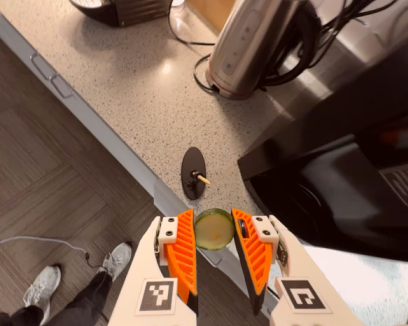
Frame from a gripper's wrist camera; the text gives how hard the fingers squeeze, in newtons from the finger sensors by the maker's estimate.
{"total": 7.6, "left": 7.9, "right": 7.2}